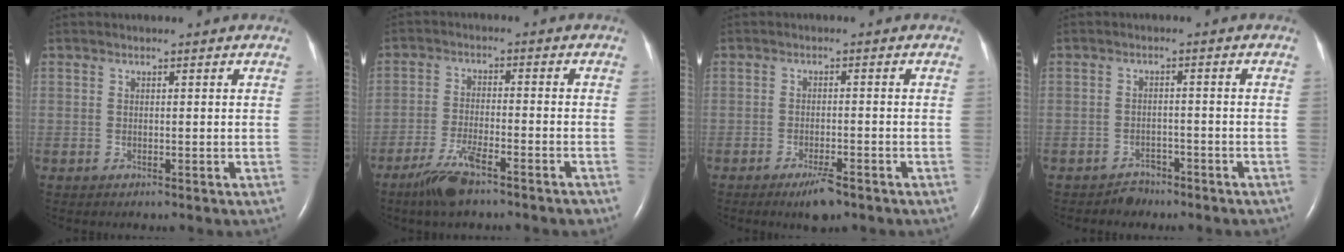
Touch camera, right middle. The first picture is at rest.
{"total": 7.1, "force": [-5.1, 0.8, 4.8], "torque": [-0.101, -0.013, -0.093]}
{"total": 3.7, "force": [-2.6, 0.7, 2.6], "torque": [-0.050, -0.004, -0.041]}
{"total": 2.6, "force": [-2.2, 1.4, -0.2], "torque": [-0.004, 0.006, -0.031]}